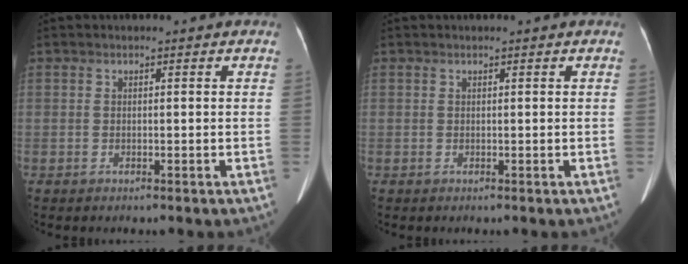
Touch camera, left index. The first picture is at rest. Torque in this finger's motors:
{"motor_torque": [0.10, 0.03, 0.03, 0.01]}